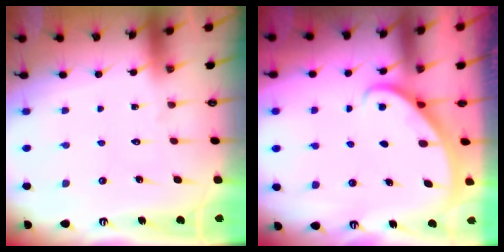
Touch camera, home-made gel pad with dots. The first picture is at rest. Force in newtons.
{"total": 2.1, "press": 2.1, "slide": 0.2}